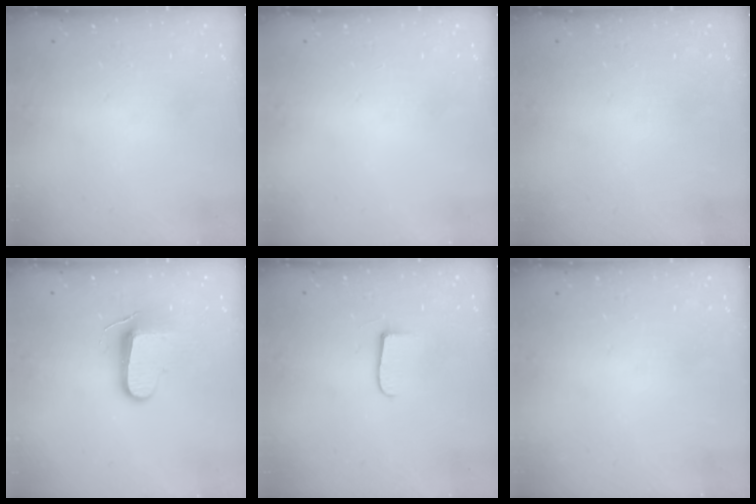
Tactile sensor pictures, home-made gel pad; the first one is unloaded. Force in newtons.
{"total": 0.0}
{"total": 0.0}
{"total": 8.9, "press": 8.9, "slide": 0.8}
{"total": 6.1, "press": 6.1, "slide": 0.6}
{"total": 0.0}